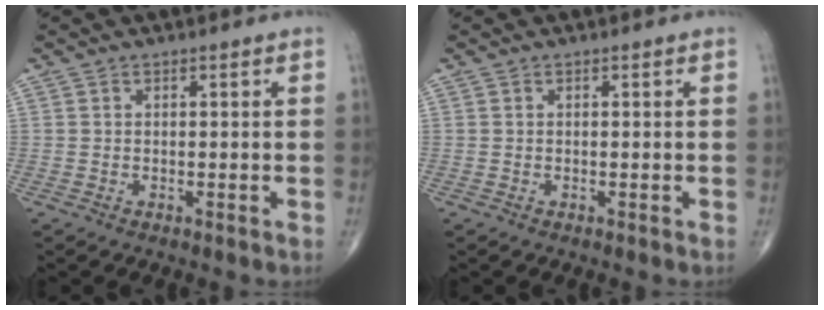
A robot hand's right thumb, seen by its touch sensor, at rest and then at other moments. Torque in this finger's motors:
{"motor_torque": [0.00, 0.00, -0.04, 0.02, 0.07]}